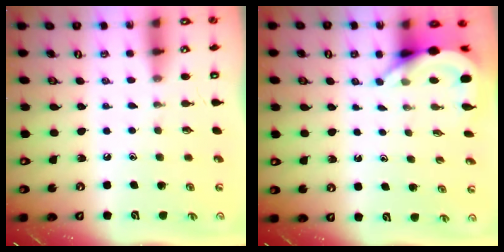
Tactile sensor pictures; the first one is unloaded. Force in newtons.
{"total": 4.7, "press": 4.7, "slide": 0.4}